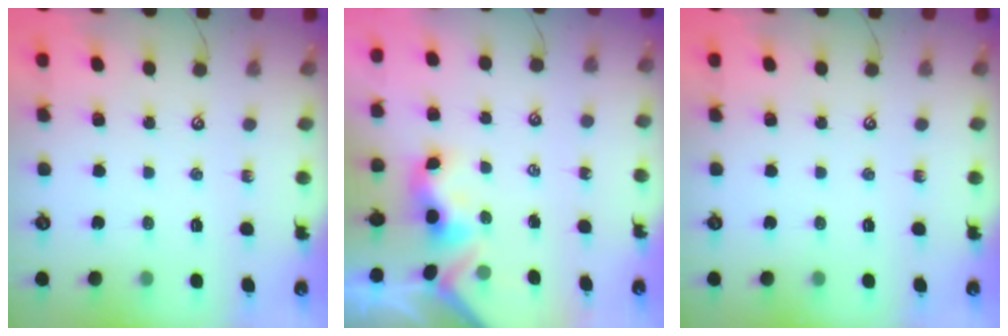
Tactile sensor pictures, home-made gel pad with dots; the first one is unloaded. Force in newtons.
{"total": 3.8, "press": 3.8, "slide": 0.2}
{"total": 0.0}